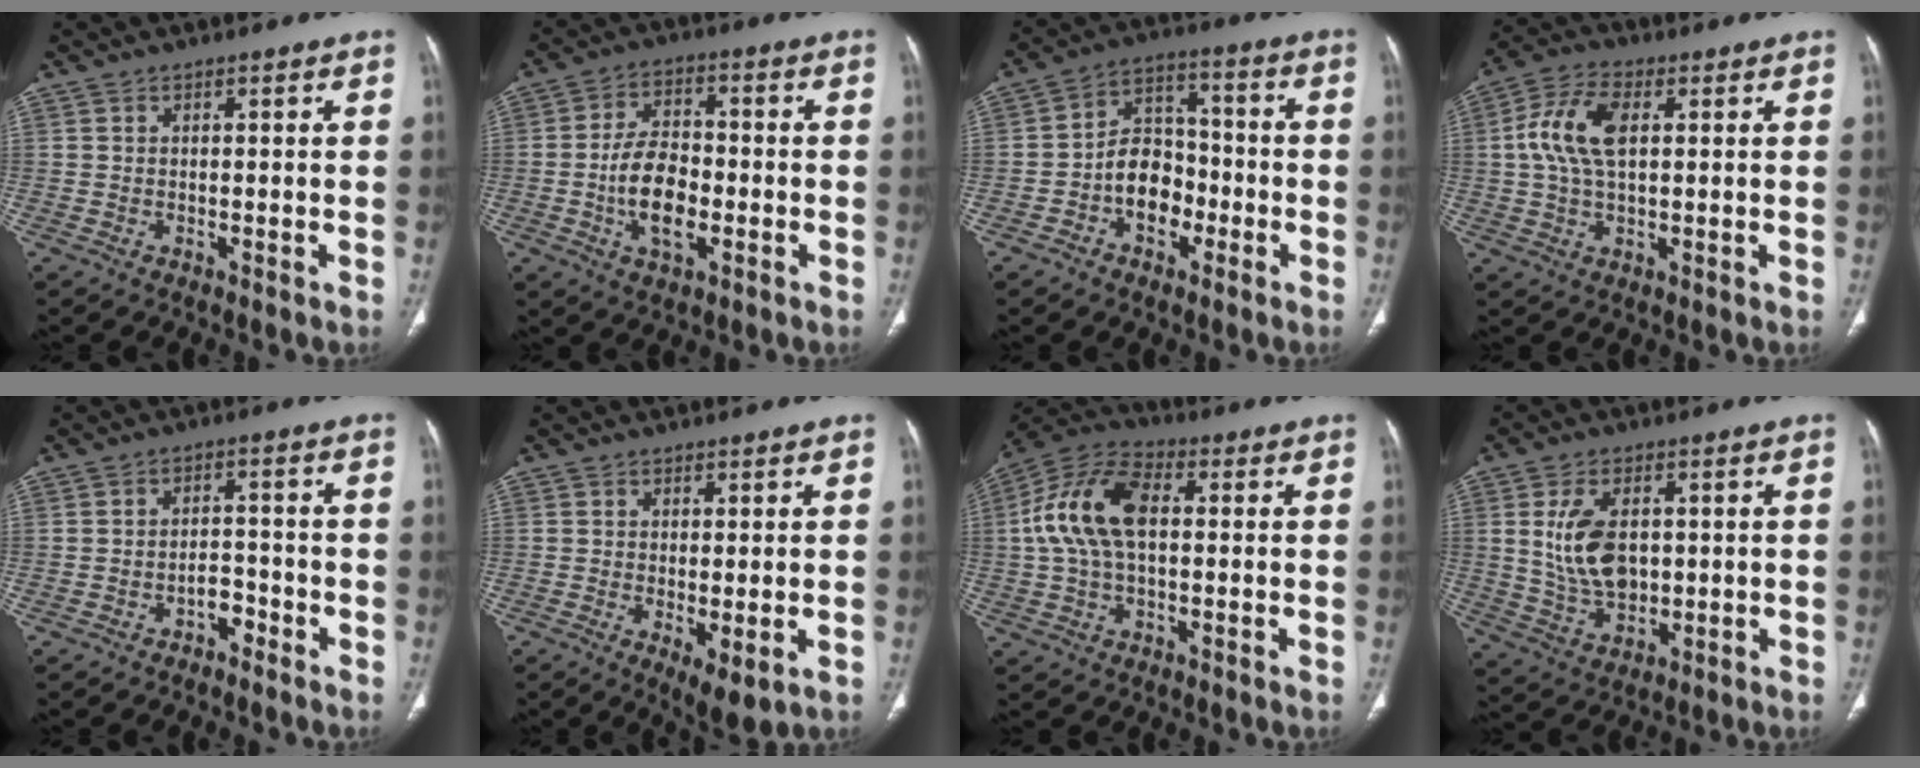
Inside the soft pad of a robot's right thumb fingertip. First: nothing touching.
{"total": 10.4, "force": [-2.4, 5.7, 8.3], "torque": [-0.143, 0.014, -0.045]}
{"total": 10.1, "force": [-3.3, 7.3, 6.1], "torque": [-0.066, 0.042, -0.065]}
{"total": 10.2, "force": [1.8, 5.5, 8.4], "torque": [-0.180, 0.017, 0.031]}
{"total": 3.4, "force": [-2.2, 2.0, 1.6], "torque": [-0.013, 0.024, -0.033]}
{"total": 5.3, "force": [-1.2, 1.8, 4.9], "torque": [-0.081, -0.020, -0.012]}
{"total": 14.2, "force": [1.5, 8.1, 11.5], "torque": [-0.234, 0.032, 0.021]}
{"total": 10.6, "force": [1.5, 6.6, 8.1], "torque": [-0.145, -0.010, 0.042]}